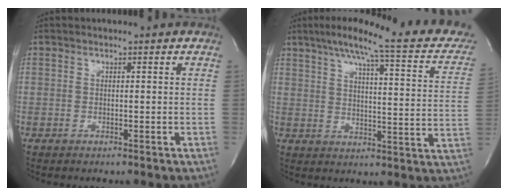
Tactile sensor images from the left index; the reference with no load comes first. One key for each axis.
{"total": 23.0, "fx": 18.1, "fy": 3.3, "fz": 13.8, "tx": -0.193, "ty": 0.008, "tz": 0.219}